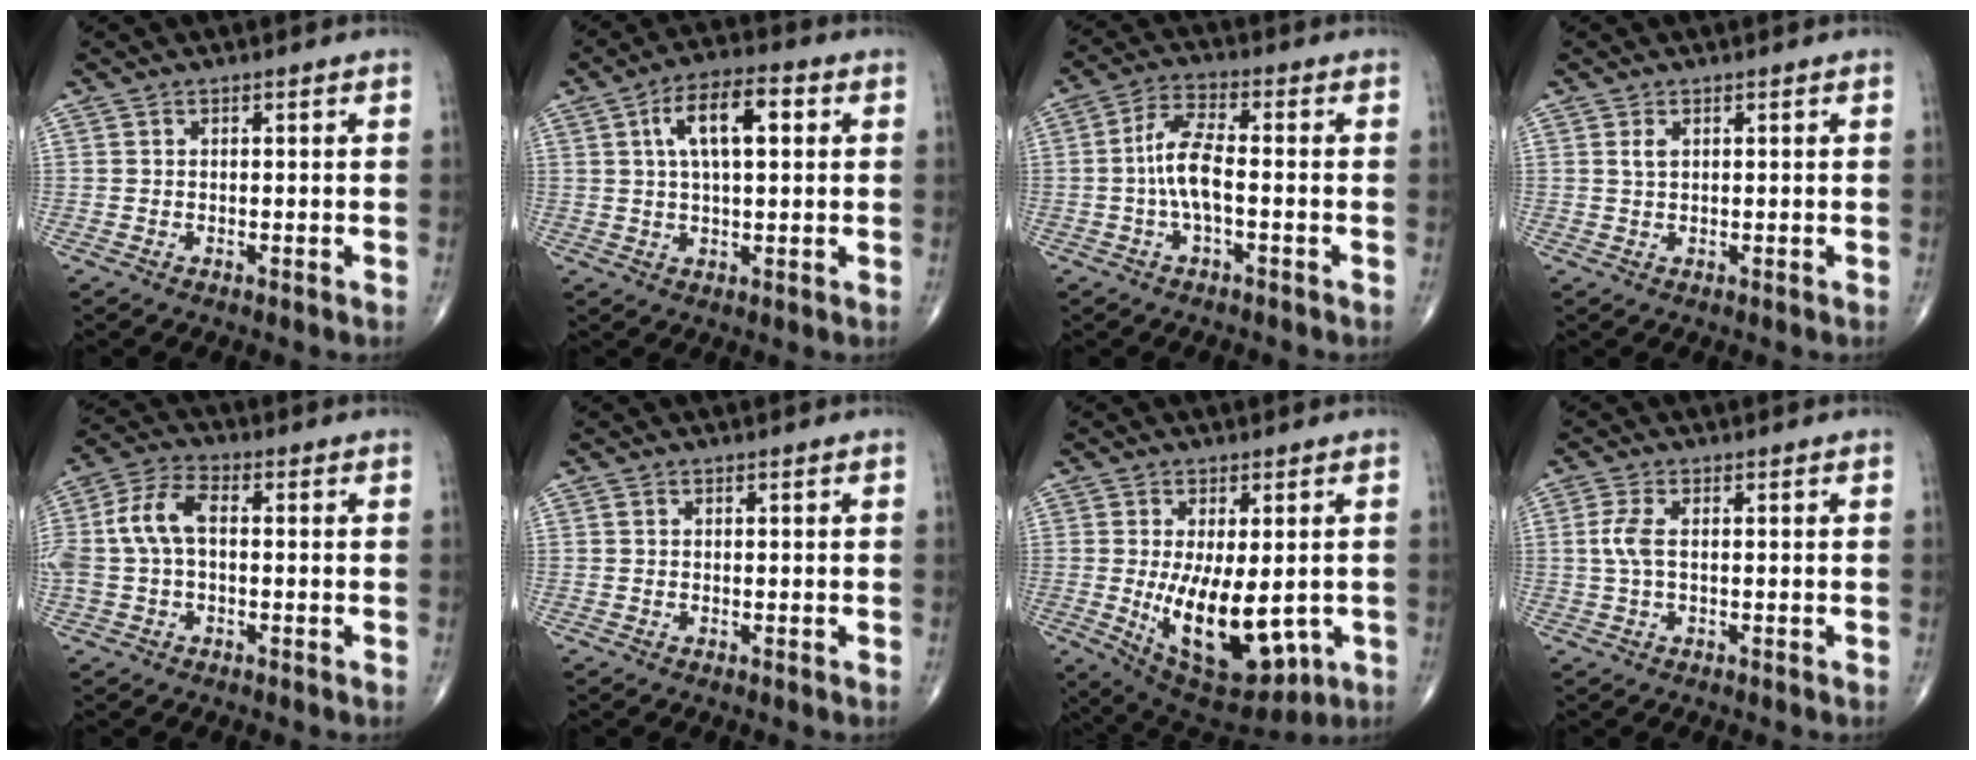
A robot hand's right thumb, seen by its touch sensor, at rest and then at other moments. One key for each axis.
{"total": 10.4, "fx": 2.7, "fy": 4.3, "fz": 9.1, "tx": -0.150, "ty": 0.015, "tz": 0.041}
{"total": 7.3, "fx": -1.1, "fy": 2.4, "fz": 6.8, "tx": -0.148, "ty": 0.022, "tz": -0.027}
{"total": 1.3, "fx": 0.5, "fy": 0.6, "fz": 1.0, "tx": -0.023, "ty": 0.004, "tz": 0.013}
{"total": 9.6, "fx": 0.3, "fy": 5.6, "fz": 7.8, "tx": -0.180, "ty": 0.033, "tz": 0.003}
{"total": 0.0}
{"total": 16.1, "fx": -2.4, "fy": 7.6, "fz": 14.0, "tx": -0.211, "ty": -0.024, "tz": -0.009}
{"total": 3.2, "fx": 0.2, "fy": 1.2, "fz": 3.0, "tx": -0.085, "ty": 0.003, "tz": 0.002}